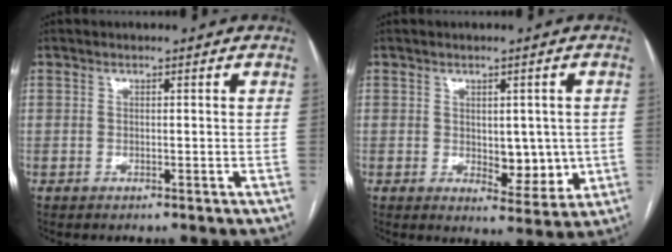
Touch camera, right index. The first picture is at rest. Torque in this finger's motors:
{"motor_torque": [0.09, 0.02, 0.10, 0.02]}